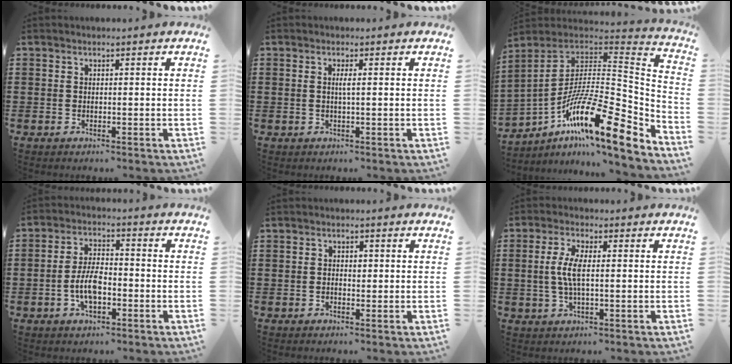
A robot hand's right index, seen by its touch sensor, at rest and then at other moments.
{"total": 1.3, "force": [0.1, -0.1, 1.3], "torque": [-0.024, -0.002, 0.001]}
{"total": 19.1, "force": [-10.1, 4.7, 15.5], "torque": [-0.271, -0.007, -0.187]}
{"total": 6.1, "force": [-1.9, 2.8, 5.1], "torque": [-0.113, 0.002, -0.040]}
{"total": 1.0, "force": [-0.1, 0.5, 0.8], "torque": [-0.015, 0.002, -0.003]}
{"total": 5.3, "force": [0.0, 1.7, 5.1], "torque": [-0.113, -0.005, -0.008]}